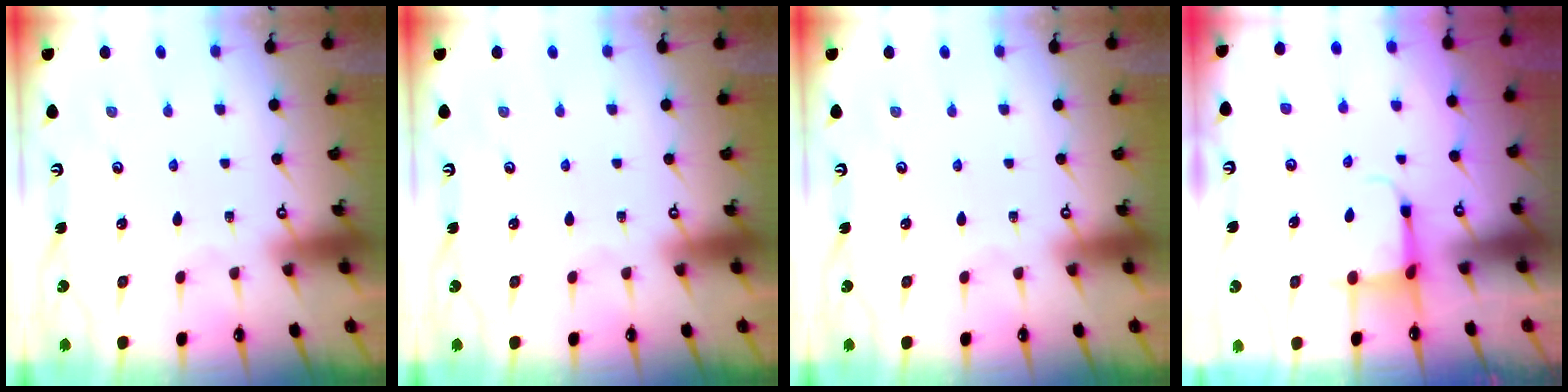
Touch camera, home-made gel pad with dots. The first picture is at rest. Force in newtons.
{"total": 0.0}
{"total": 0.0}
{"total": 4.0, "press": 3.8, "slide": 1.2}